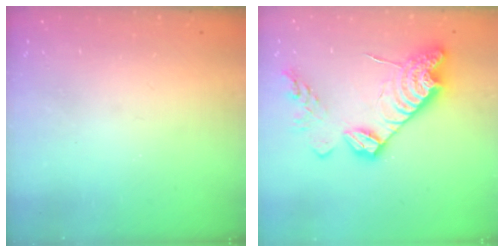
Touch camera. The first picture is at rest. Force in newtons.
{"total": 18.6, "press": 18.5, "slide": 1.5}